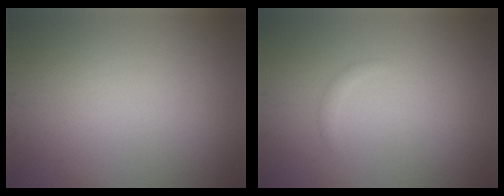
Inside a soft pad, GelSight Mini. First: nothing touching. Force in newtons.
{"total": 0.7, "press": 0.7, "slide": 0.1}